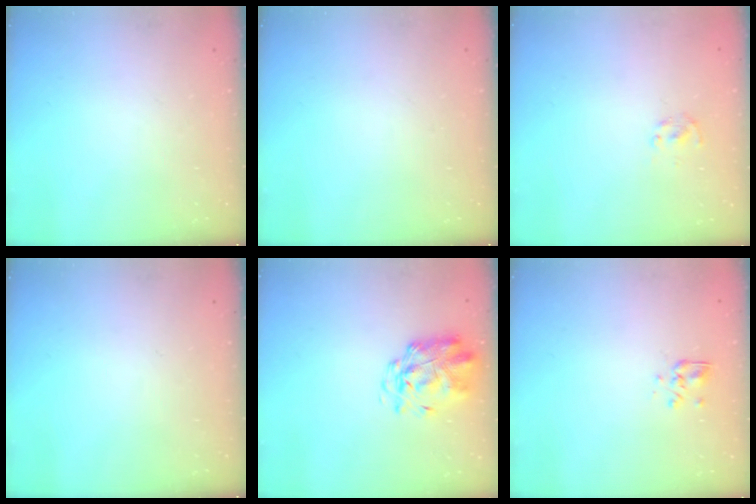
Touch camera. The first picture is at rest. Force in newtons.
{"total": 0.0}
{"total": 2.0, "press": 1.8, "slide": 0.7}
{"total": 0.0}
{"total": 2.9, "press": 2.8, "slide": 0.7}
{"total": 2.9, "press": 2.6, "slide": 1.3}